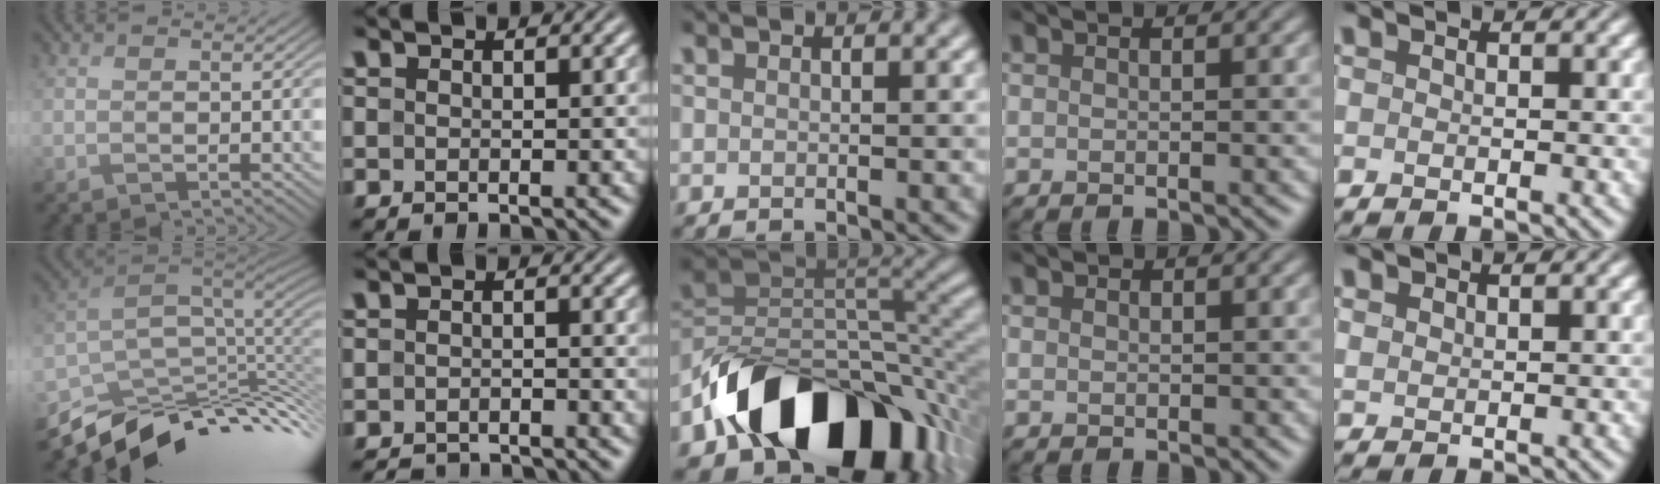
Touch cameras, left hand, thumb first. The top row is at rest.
{"thumb": {"total": 12.9, "force": [-3.7, 7.4, 9.9], "torque": [-0.209, -0.029, -0.061]}, "index": {"total": 3.3, "force": [-3.1, 0.8, 0.8], "torque": [-0.011, -0.005, -0.053]}, "middle": {"total": 13.2, "force": [-7.0, 8.3, 7.6], "torque": [-0.104, -0.001, -0.128]}, "ring": {"total": 0.5, "force": [0.2, 0.5, 0.2], "torque": [0.000, -0.002, 0.003]}, "little": {"total": 0.9, "force": [0.6, 0.5, 0.4], "torque": [-0.007, 0.000, 0.013]}}